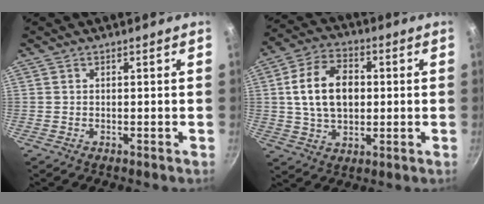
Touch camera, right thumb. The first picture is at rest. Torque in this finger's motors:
{"motor_torque": [0.19, 1.60, 1.06, -0.06, 0.33]}